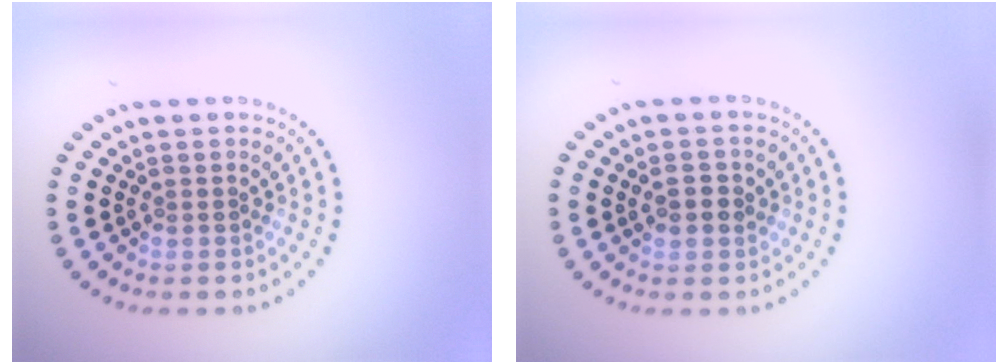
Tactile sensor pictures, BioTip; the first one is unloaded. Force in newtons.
{"total": 2.2, "press": 2.2, "slide": 0.2}